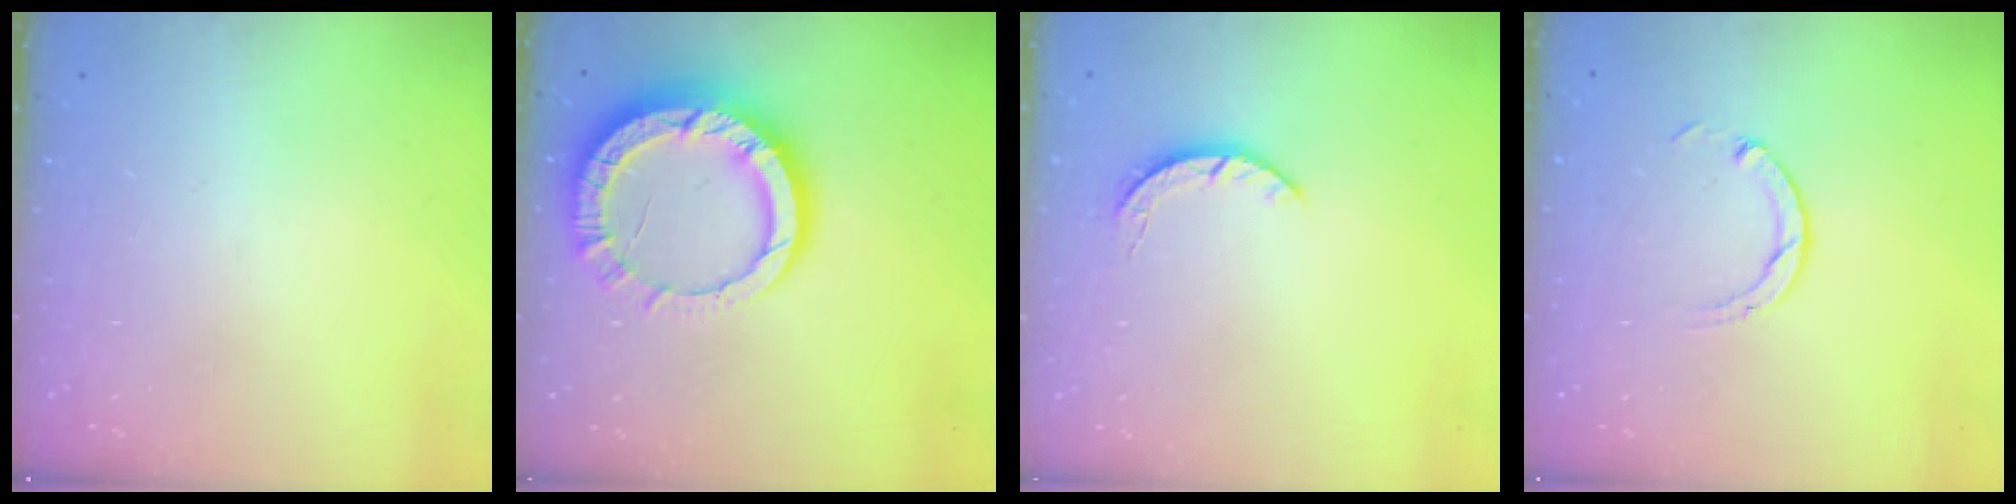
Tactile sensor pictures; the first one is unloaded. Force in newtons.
{"total": 12.6, "press": 12.6, "slide": 1.1}
{"total": 2.2, "press": 2.2, "slide": 0.4}
{"total": 3.0, "press": 2.9, "slide": 0.4}